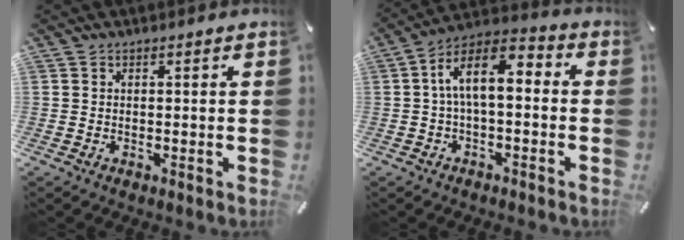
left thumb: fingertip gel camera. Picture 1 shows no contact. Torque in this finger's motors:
{"motor_torque": [-0.58, 1.59, 1.10, -0.71, 0.56]}